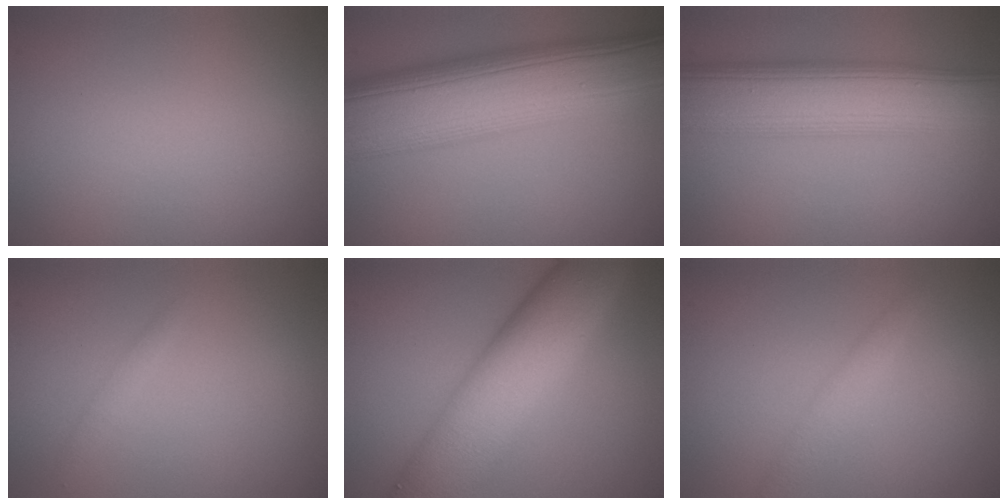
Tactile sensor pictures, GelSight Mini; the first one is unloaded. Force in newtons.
{"total": 13.8, "press": 13.8, "slide": 0.1}
{"total": 10.0, "press": 10.0, "slide": 0.4}
{"total": 0.7, "press": 0.7, "slide": 0.0}
{"total": 10.3, "press": 10.3, "slide": 0.3}
{"total": 1.4, "press": 1.4, "slide": 0.0}